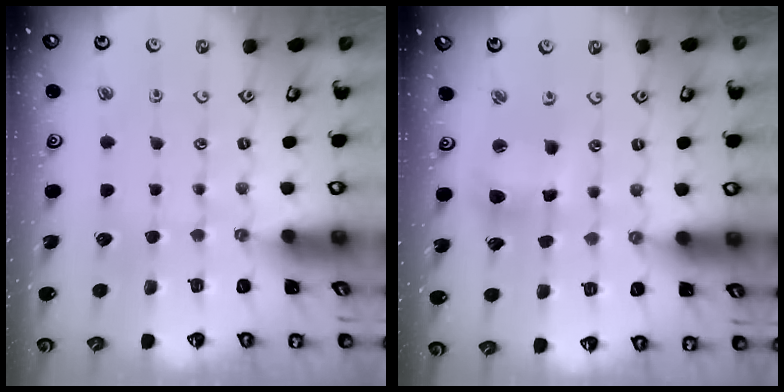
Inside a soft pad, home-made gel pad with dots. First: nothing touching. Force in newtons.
{"total": 7.3, "press": 7.2, "slide": 1.0}